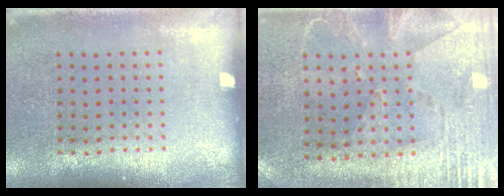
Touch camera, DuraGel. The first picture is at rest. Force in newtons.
{"total": 2.7, "press": 2.3, "slide": 1.5}